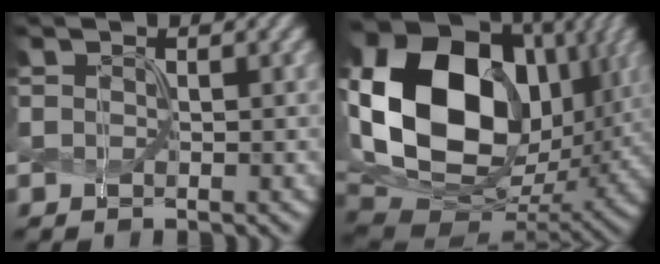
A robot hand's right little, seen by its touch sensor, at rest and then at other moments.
{"total": 19.5, "force": [3.0, 14.5, 12.6], "torque": [-0.282, 0.010, 0.062]}